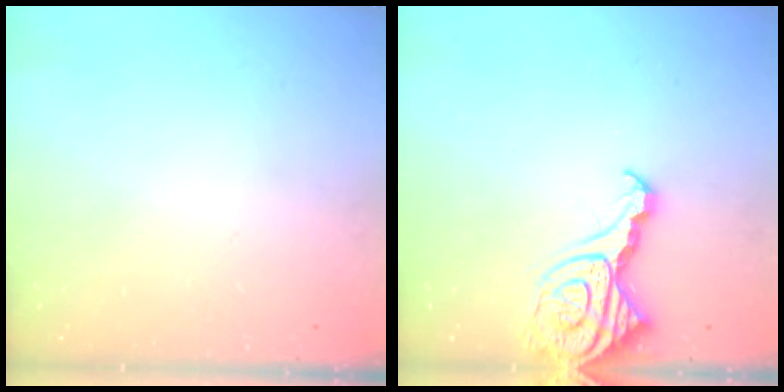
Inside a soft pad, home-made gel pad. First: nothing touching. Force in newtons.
{"total": 13.5, "press": 13.4, "slide": 1.4}